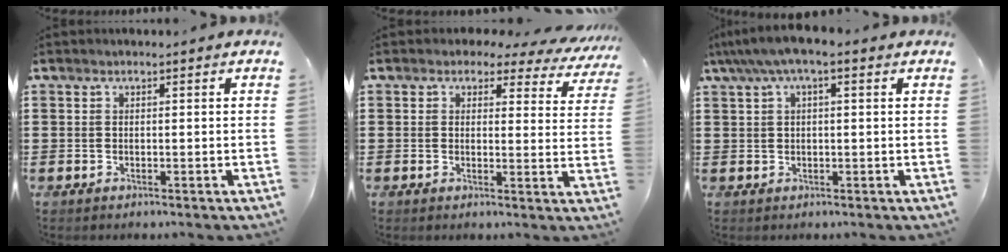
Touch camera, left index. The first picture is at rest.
{"total": 2.9, "force": [2.2, 1.7, 0.9], "torque": [-0.032, -0.005, 0.037]}
{"total": 3.6, "force": [1.3, 1.0, 3.2], "torque": [-0.068, 0.006, 0.018]}